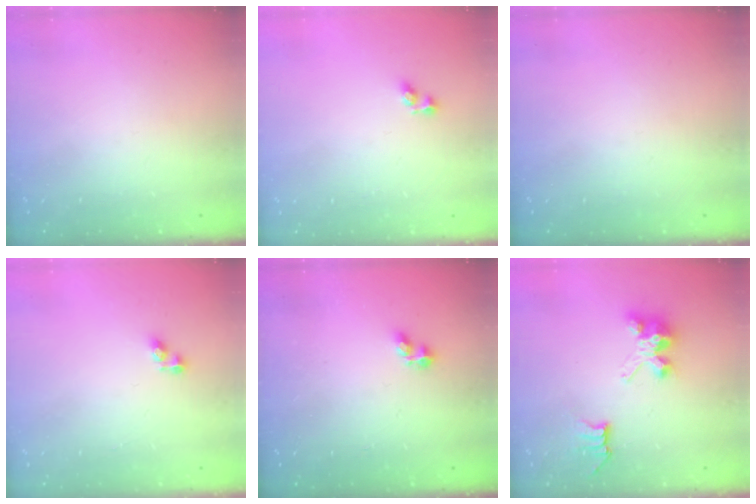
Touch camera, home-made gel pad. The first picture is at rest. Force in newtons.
{"total": 4.0, "press": 4.0, "slide": 0.3}
{"total": 0.0}
{"total": 3.3, "press": 3.3, "slide": 0.4}
{"total": 2.8, "press": 2.7, "slide": 0.5}
{"total": 6.7, "press": 6.7, "slide": 0.1}